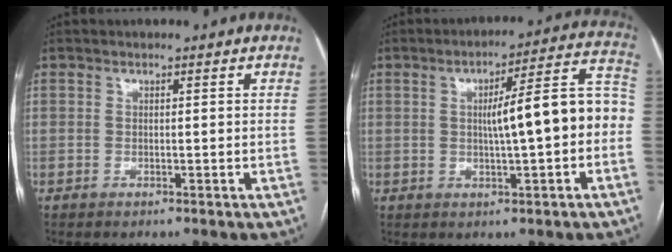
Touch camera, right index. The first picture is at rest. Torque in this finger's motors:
{"motor_torque": [0.62, -0.09, 0.32, 0.11]}